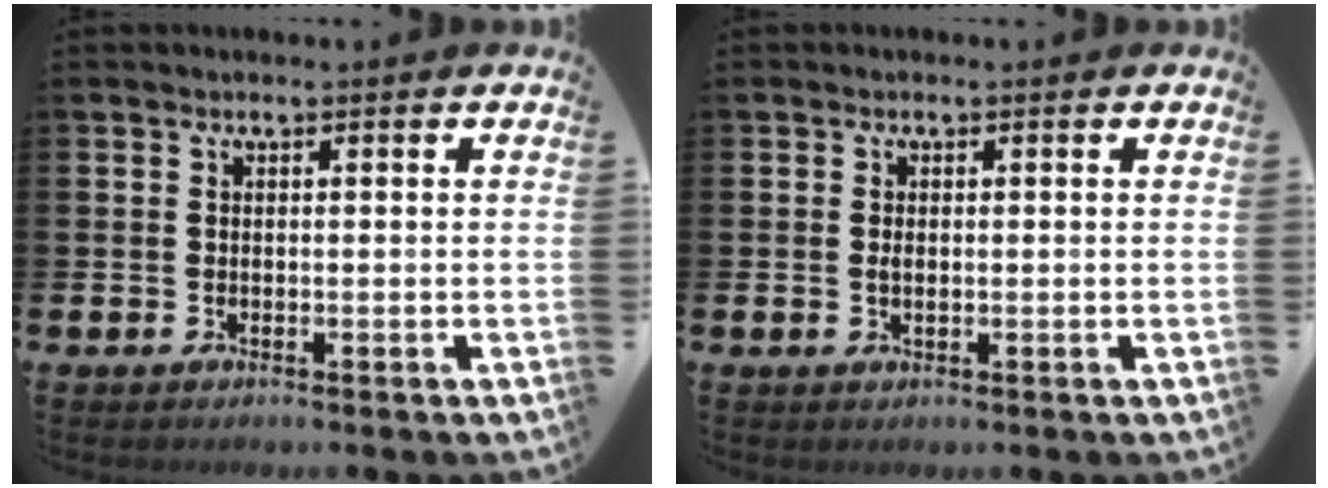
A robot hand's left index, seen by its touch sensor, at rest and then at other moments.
{"total": 1.1, "force": [0.1, 0.5, 1.0], "torque": [-0.013, 0.000, -0.001]}